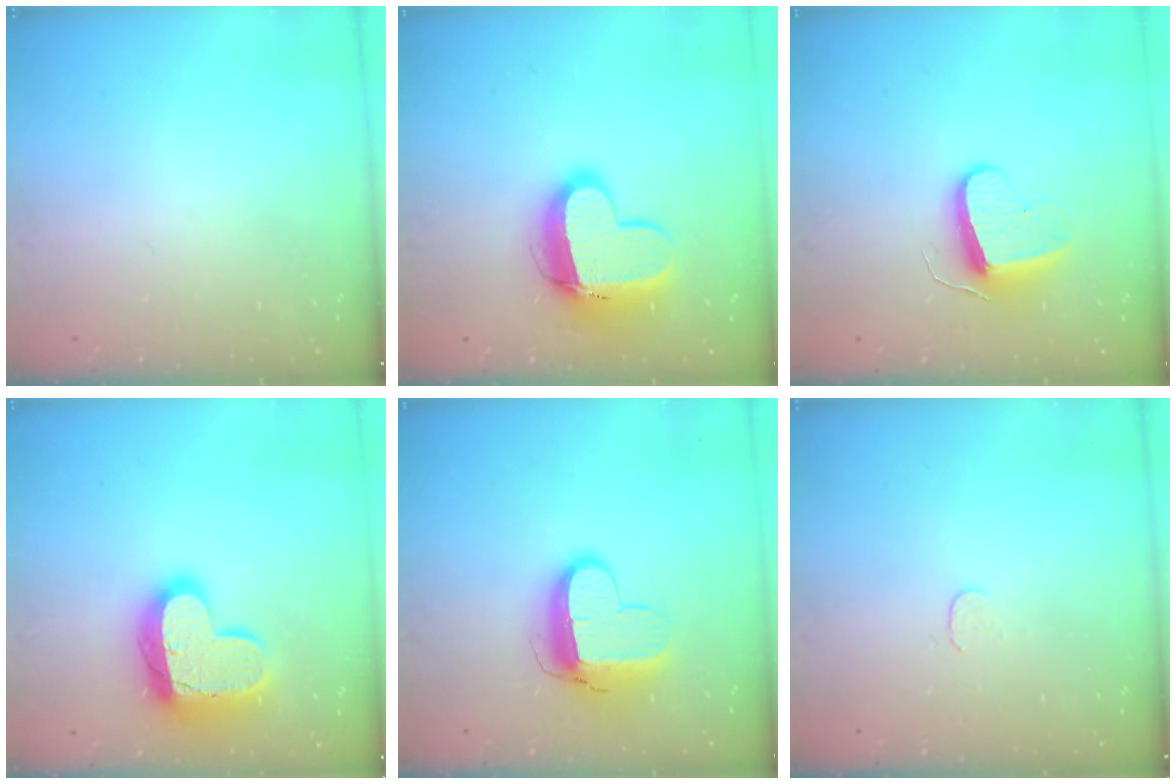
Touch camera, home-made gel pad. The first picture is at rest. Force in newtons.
{"total": 13.5, "press": 13.5, "slide": 1.4}
{"total": 8.5, "press": 8.5, "slide": 0.3}
{"total": 17.8, "press": 17.8, "slide": 1.3}
{"total": 11.4, "press": 11.3, "slide": 0.9}
{"total": 3.1, "press": 3.1, "slide": 0.3}